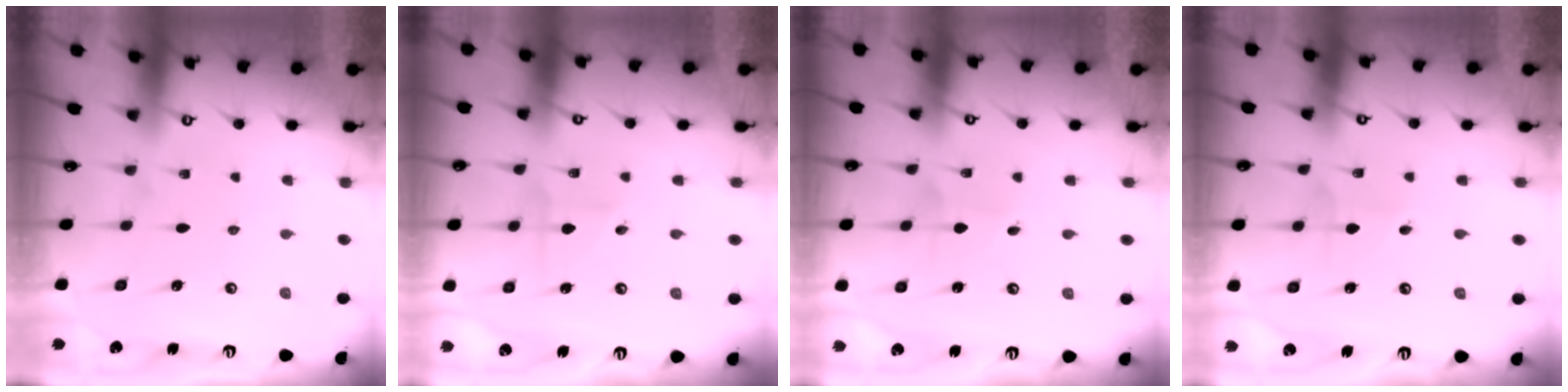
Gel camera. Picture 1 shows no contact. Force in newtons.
{"total": 2.3, "press": 2.3, "slide": 0.4}
{"total": 1.1, "press": 1.1, "slide": 0.1}
{"total": 1.9, "press": 1.9, "slide": 0.1}